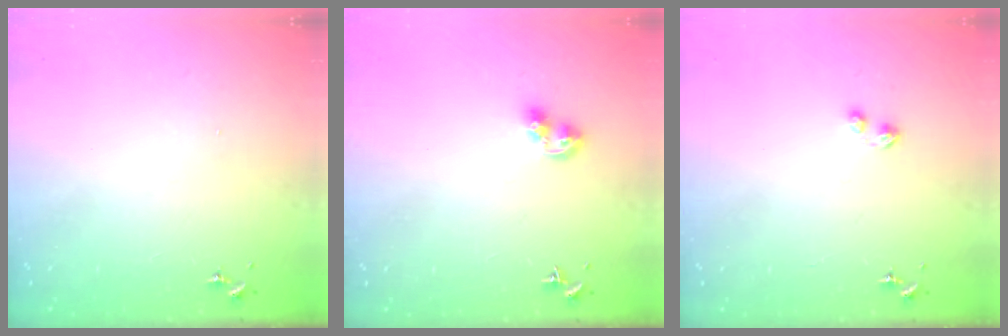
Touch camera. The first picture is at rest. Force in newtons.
{"total": 7.8, "press": 7.7, "slide": 0.8}
{"total": 2.9, "press": 2.9, "slide": 0.5}